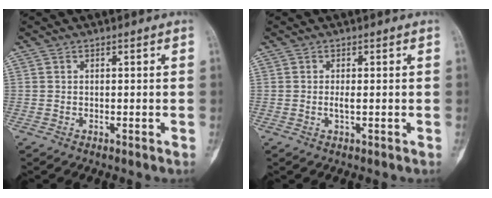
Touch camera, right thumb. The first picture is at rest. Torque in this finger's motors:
{"motor_torque": [0.53, 0.36, 0.31, -0.19, 0.03]}